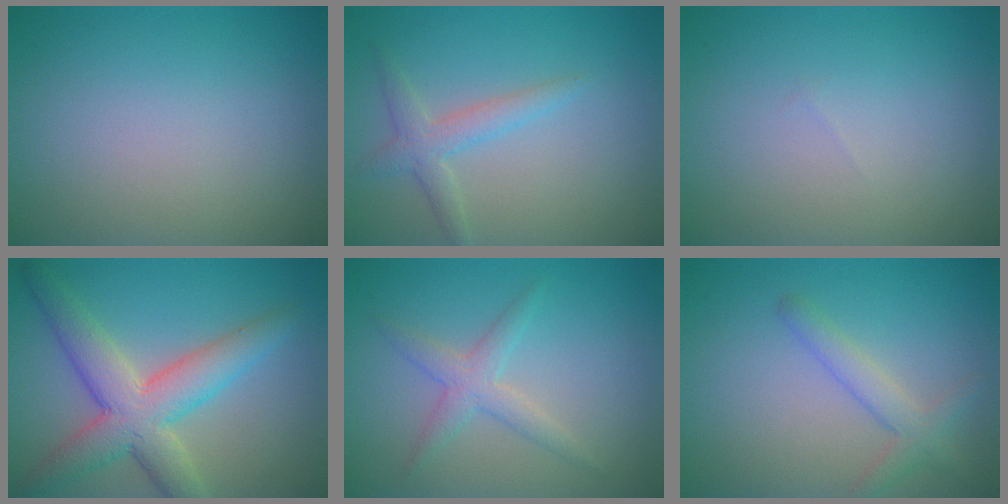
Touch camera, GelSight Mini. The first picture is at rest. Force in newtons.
{"total": 2.4, "press": 2.4, "slide": 0.1}
{"total": 0.0}
{"total": 6.9, "press": 6.9, "slide": 0.2}
{"total": 2.4, "press": 2.4, "slide": 0.0}
{"total": 2.4, "press": 2.4, "slide": 0.1}